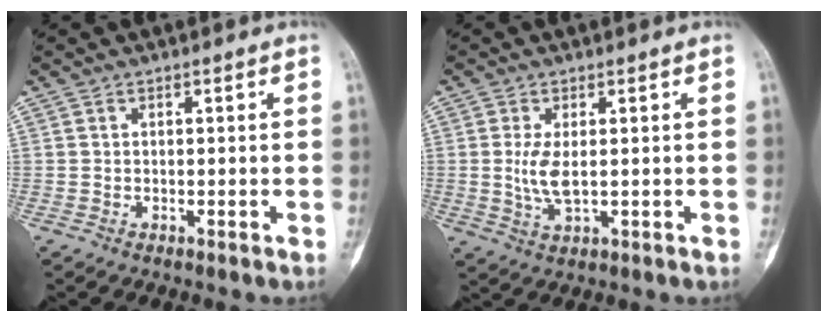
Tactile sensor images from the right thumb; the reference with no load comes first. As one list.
[{"total": 4.7, "force": [0.3, 1.9, 4.3], "torque": [-0.097, -0.010, 0.013]}]